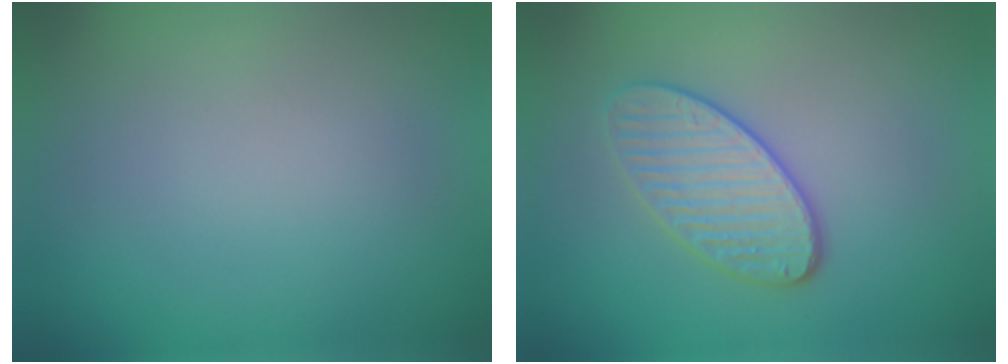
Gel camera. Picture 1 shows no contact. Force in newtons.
{"total": 3.4, "press": 3.2, "slide": 1.2}